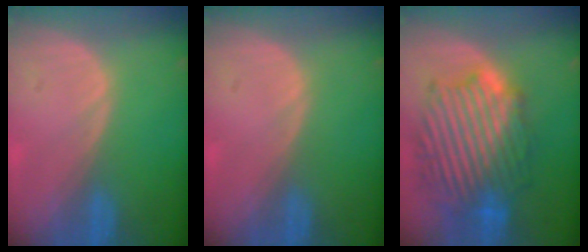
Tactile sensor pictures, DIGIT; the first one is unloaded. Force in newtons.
{"total": 0.0}
{"total": 12.7, "press": 12.6, "slide": 1.1}